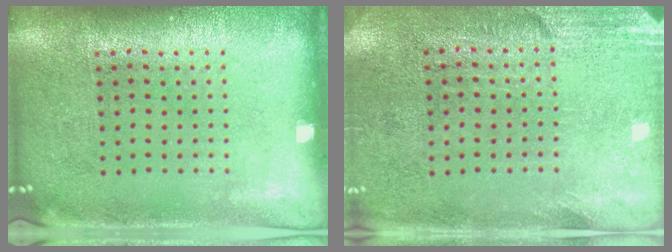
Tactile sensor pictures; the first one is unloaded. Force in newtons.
{"total": 2.8, "press": 2.4, "slide": 1.5}